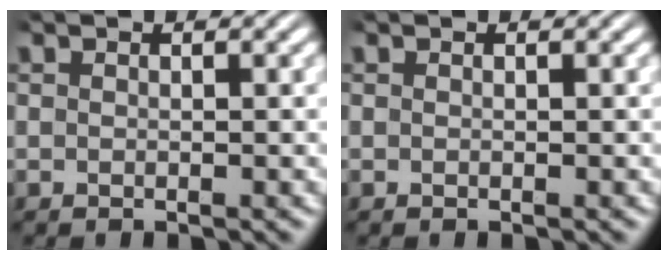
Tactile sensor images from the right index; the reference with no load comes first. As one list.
[{"total": 0.0}]